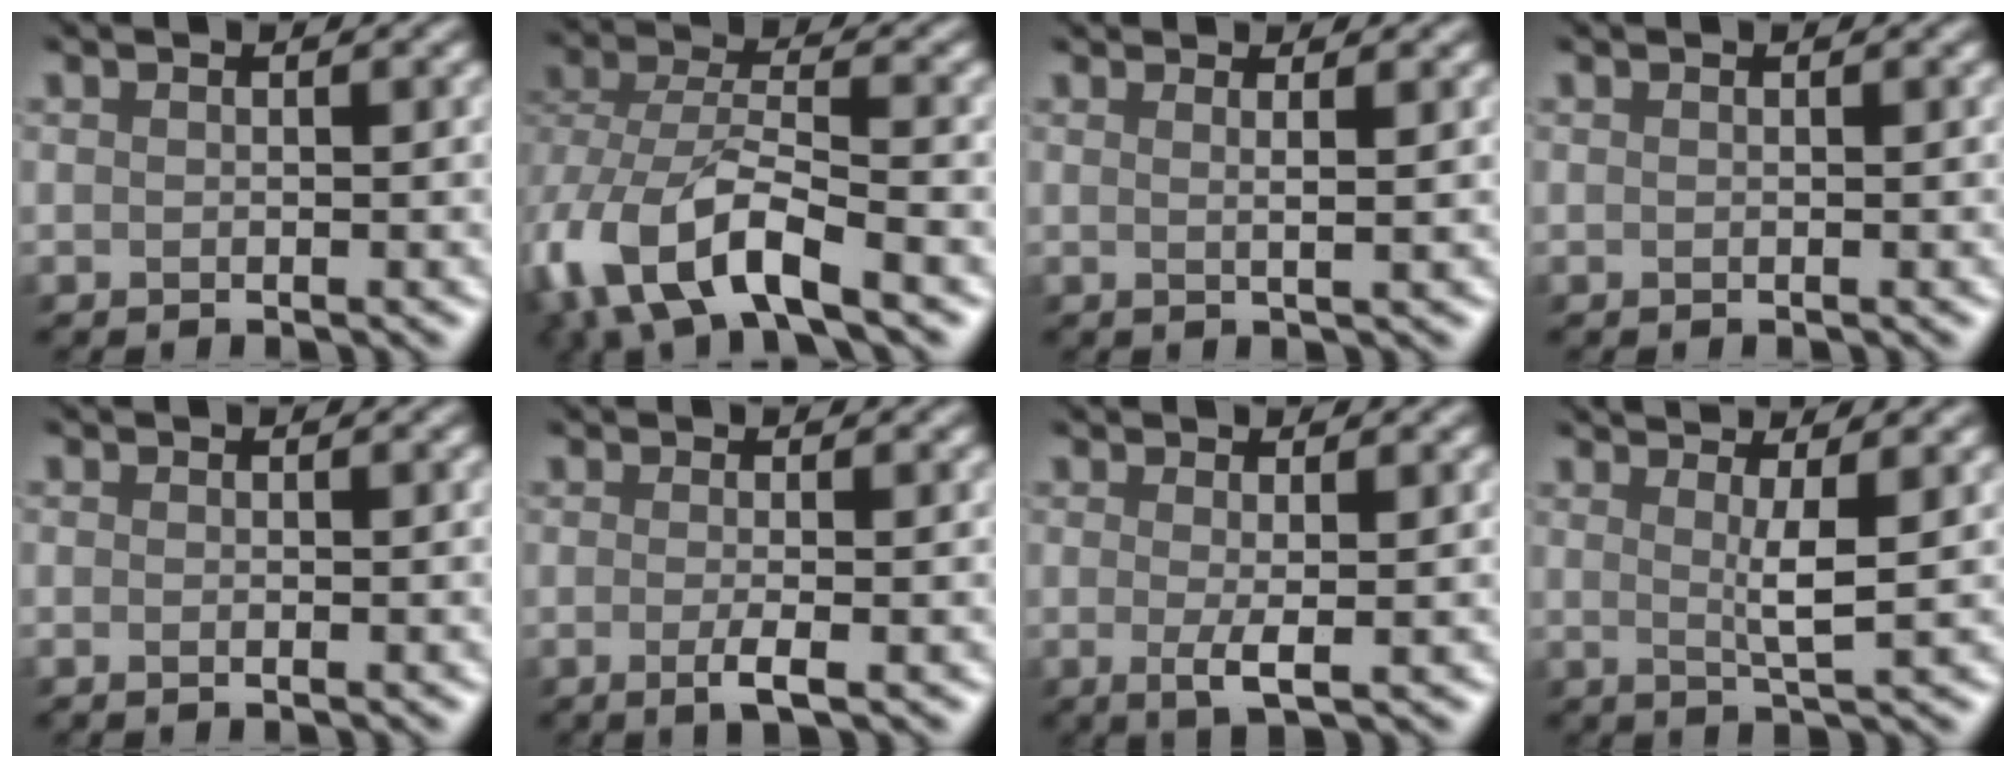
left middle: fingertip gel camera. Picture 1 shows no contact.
{"total": 9.6, "force": [-4.7, 4.3, 7.2], "torque": [-0.156, -0.011, -0.091]}
{"total": 2.0, "force": [1.0, 0.7, 1.6], "torque": [-0.022, 0.002, -0.011]}
{"total": 0.0}
{"total": 0.7, "force": [-0.2, 0.3, 0.6], "torque": [-0.014, -0.005, -0.005]}
{"total": 2.0, "force": [-0.6, 0.4, 1.9], "torque": [-0.034, -0.003, -0.016]}
{"total": 2.2, "force": [-0.1, 0.3, 2.2], "torque": [-0.048, -0.009, -0.003]}
{"total": 3.0, "force": [1.2, 0.4, 2.7], "torque": [-0.046, -0.002, 0.018]}